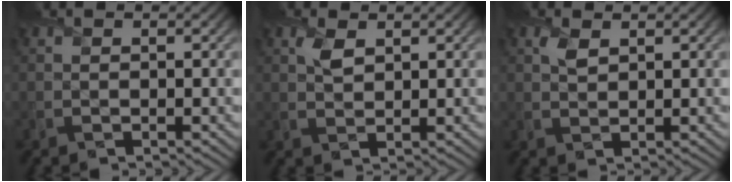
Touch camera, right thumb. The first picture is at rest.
{"total": 2.1, "force": [1.3, 0.9, 1.5], "torque": [-0.037, 0.003, 0.025]}
{"total": 1.7, "force": [1.1, 0.7, 1.1], "torque": [-0.028, 0.004, 0.022]}